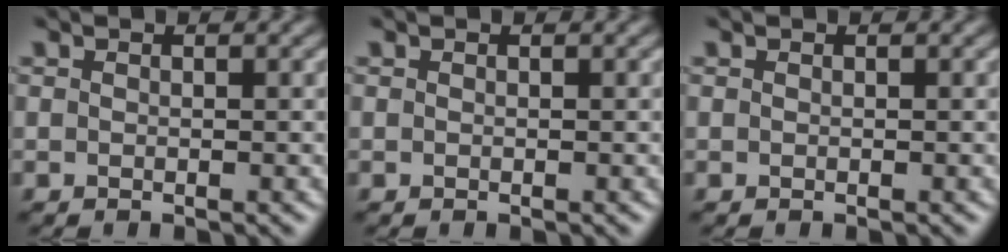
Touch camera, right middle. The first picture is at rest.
{"total": 0.0}
{"total": 0.0}